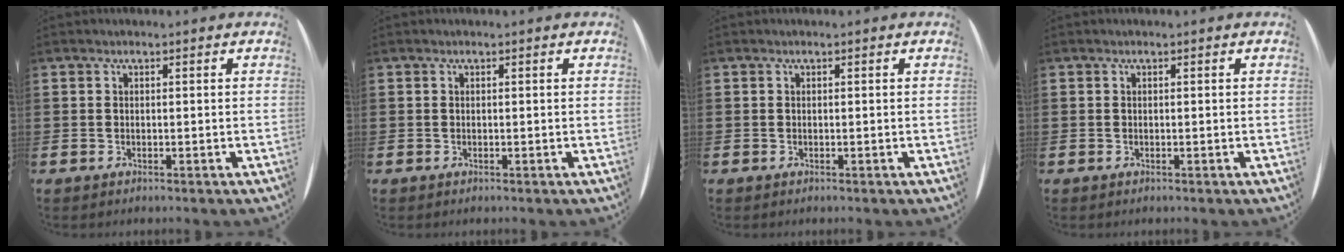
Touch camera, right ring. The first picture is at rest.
{"total": 0.0}
{"total": 0.0}
{"total": 0.0}